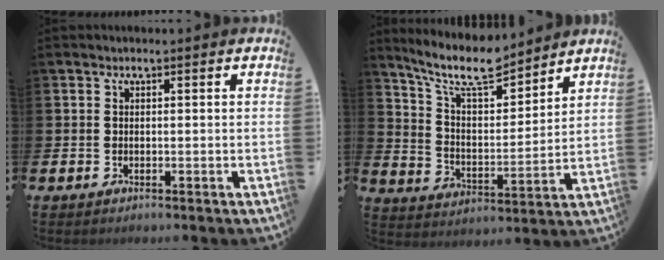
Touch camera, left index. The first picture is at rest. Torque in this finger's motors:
{"motor_torque": [0.96, -1.18, 0.61, 0.16]}